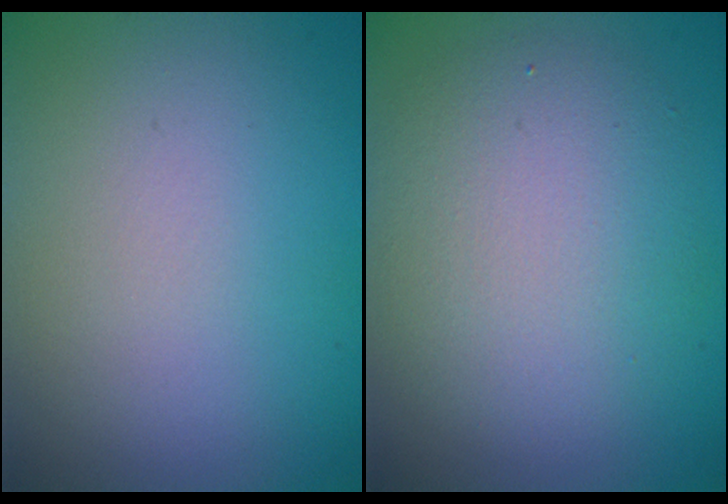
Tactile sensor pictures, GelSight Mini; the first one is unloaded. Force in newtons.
{"total": 5.3, "press": 5.3, "slide": 0.6}